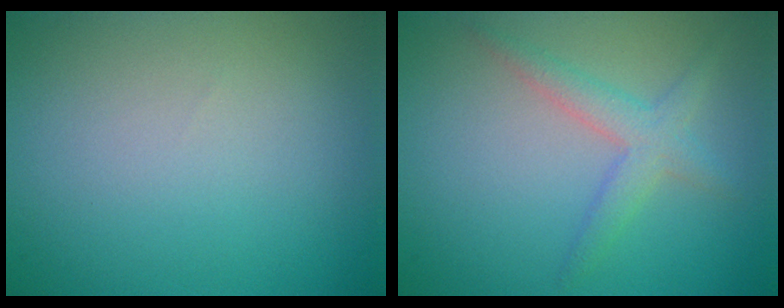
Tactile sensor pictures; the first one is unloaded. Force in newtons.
{"total": 2.5, "press": 2.5, "slide": 0.2}